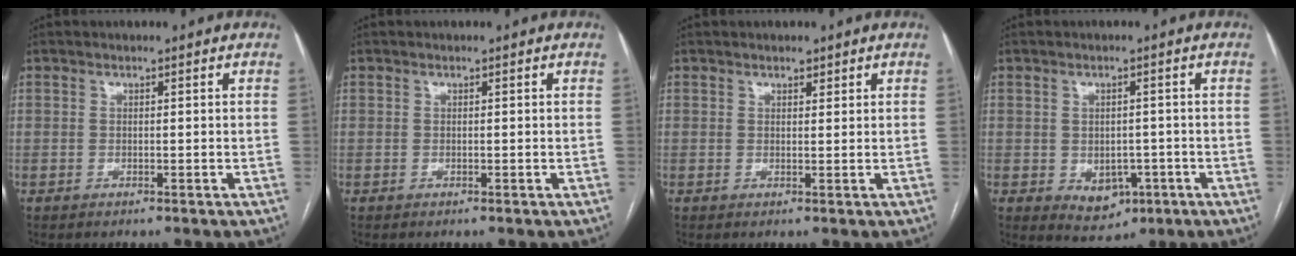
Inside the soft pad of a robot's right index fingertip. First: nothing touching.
{"total": 0.0}
{"total": 1.2, "force": [0.9, 0.6, 0.5], "torque": [-0.010, 0.000, 0.013]}
{"total": 5.1, "force": [-1.6, 3.7, 3.1], "torque": [-0.037, 0.001, -0.010]}